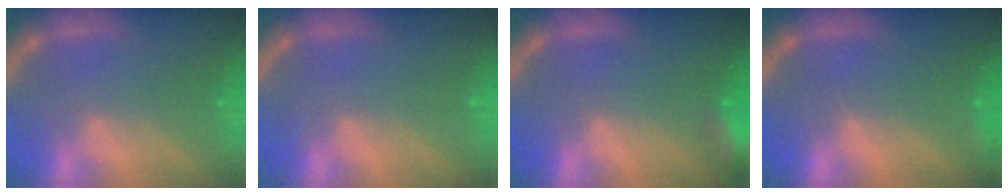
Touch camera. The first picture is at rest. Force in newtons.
{"total": 0.0}
{"total": 4.0}
{"total": 0.9}